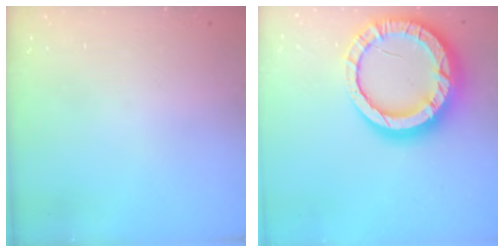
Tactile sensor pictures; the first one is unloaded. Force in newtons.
{"total": 21.0, "press": 20.9, "slide": 2.2}